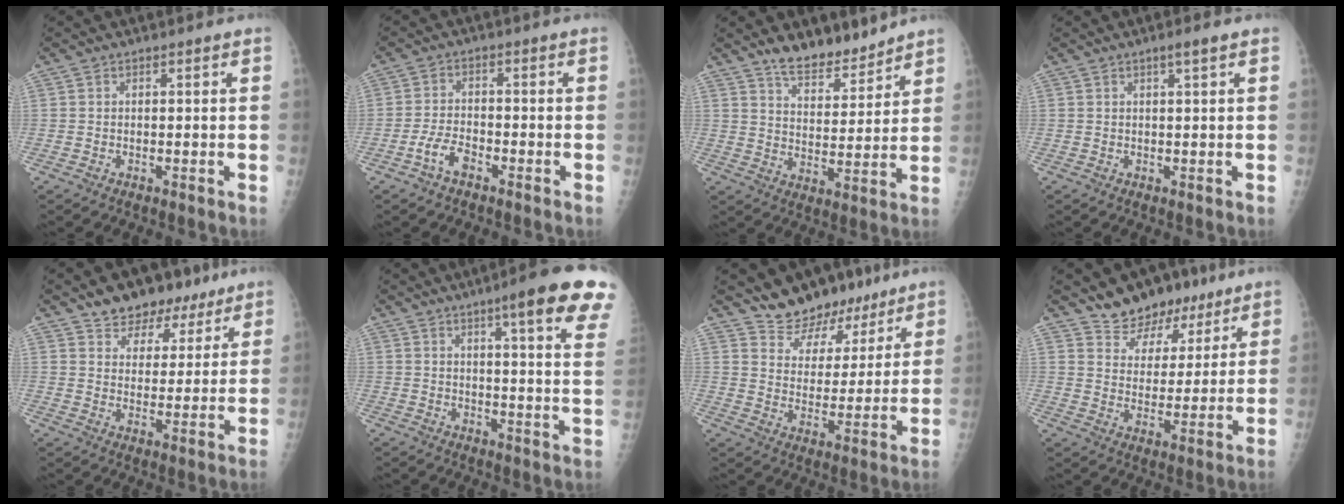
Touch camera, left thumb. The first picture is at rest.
{"total": 4.2, "force": [-2.6, 2.1, 2.5], "torque": [-0.050, 0.020, -0.050]}
{"total": 8.5, "force": [7.5, 2.9, 2.7], "torque": [-0.017, -0.058, 0.135]}
{"total": 1.6, "force": [0.8, 0.0, 1.4], "torque": [-0.023, -0.002, 0.016]}
{"total": 11.3, "force": [8.3, 6.5, 4.1], "torque": [-0.008, -0.035, 0.128]}
{"total": 18.1, "force": [11.5, 2.0, 13.8], "torque": [-0.158, -0.040, 0.129]}
{"total": 11.6, "force": [9.9, 5.7, 2.2], "torque": [0.006, -0.062, 0.162]}
{"total": 11.2, "force": [8.8, 6.4, 2.8], "torque": [0.005, -0.049, 0.148]}